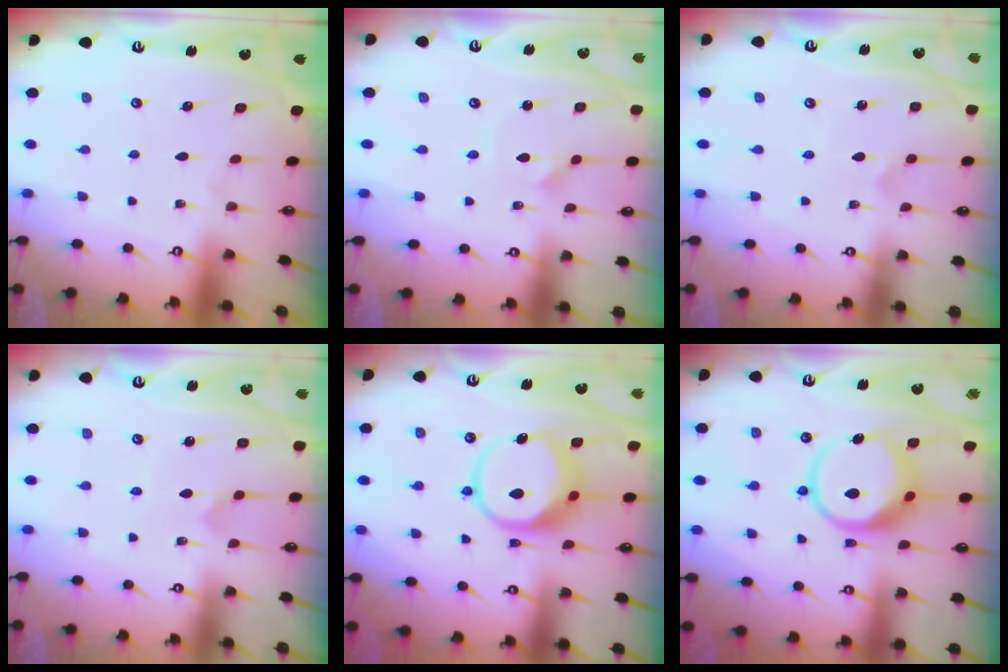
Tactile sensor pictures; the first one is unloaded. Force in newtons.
{"total": 2.1, "press": 2.1, "slide": 0.1}
{"total": 1.9, "press": 1.9, "slide": 0.1}
{"total": 4.9, "press": 4.9, "slide": 0.4}
{"total": 10.7, "press": 10.7, "slide": 1.2}
{"total": 12.0, "press": 11.9, "slide": 1.5}